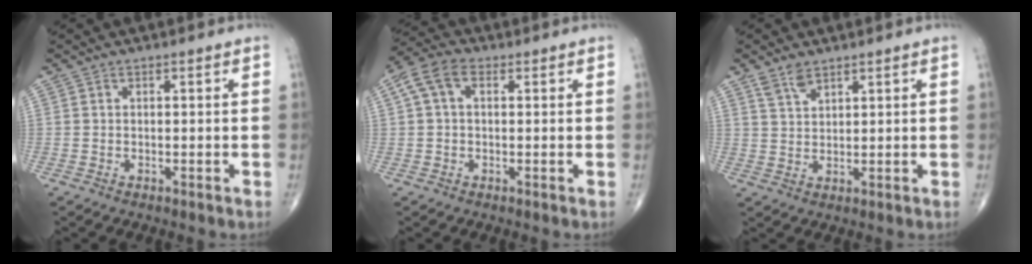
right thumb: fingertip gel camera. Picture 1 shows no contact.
{"total": 6.6, "force": [1.6, 4.1, 4.9], "torque": [-0.104, 0.026, 0.026]}
{"total": 3.6, "force": [2.7, 1.6, 1.9], "torque": [-0.029, -0.011, 0.056]}